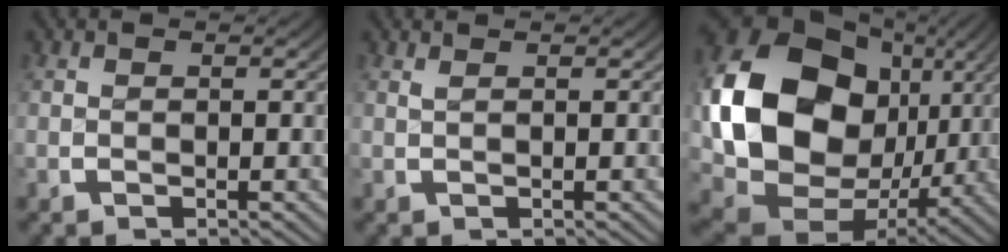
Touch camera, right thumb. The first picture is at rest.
{"total": 0.6, "force": [0.4, 0.0, 0.5], "torque": [-0.011, -0.001, 0.008]}
{"total": 22.2, "force": [-0.1, 15.8, 15.6], "torque": [-0.350, -0.063, 0.026]}